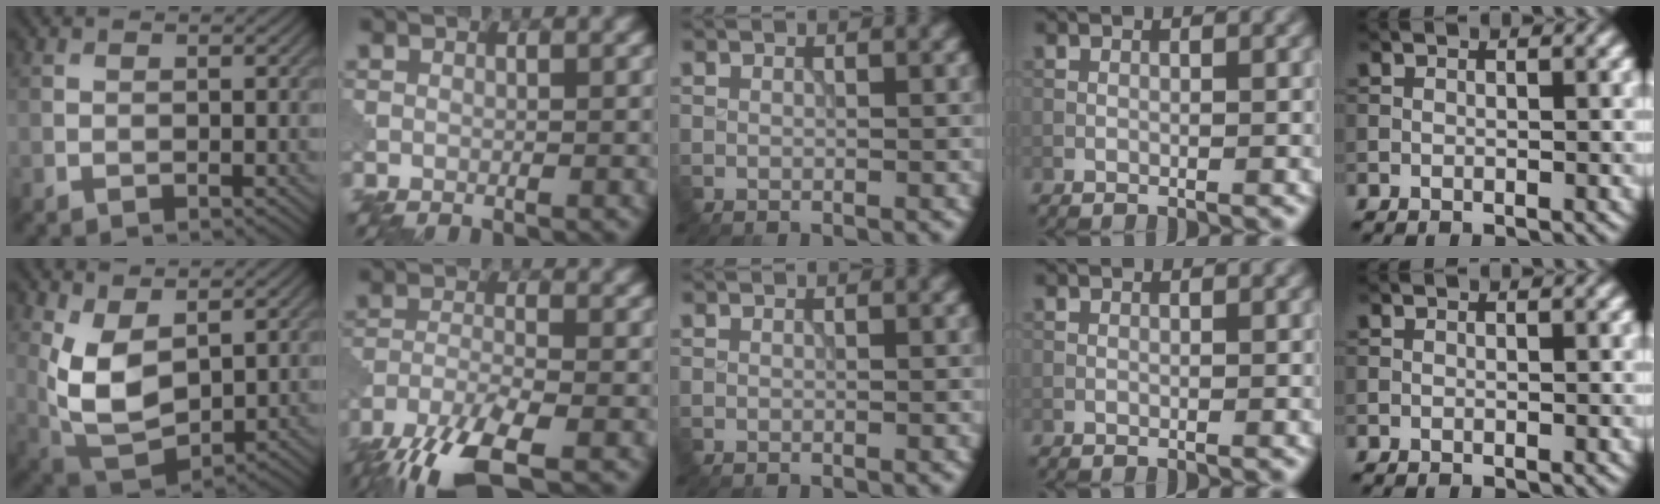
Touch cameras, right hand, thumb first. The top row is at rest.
{"thumb": {"total": 8.9, "force": [2.1, 5.1, 7.0], "torque": [-0.177, -0.007, 0.042]}, "index": {"total": 8.0, "force": [-5.8, 1.9, 5.2], "torque": [-0.104, -0.013, -0.115]}}